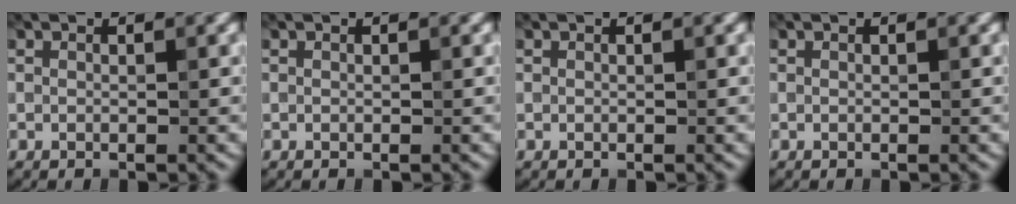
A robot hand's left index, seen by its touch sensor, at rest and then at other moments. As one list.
[{"total": 0.0}, {"total": 0.0}, {"total": 0.0}]